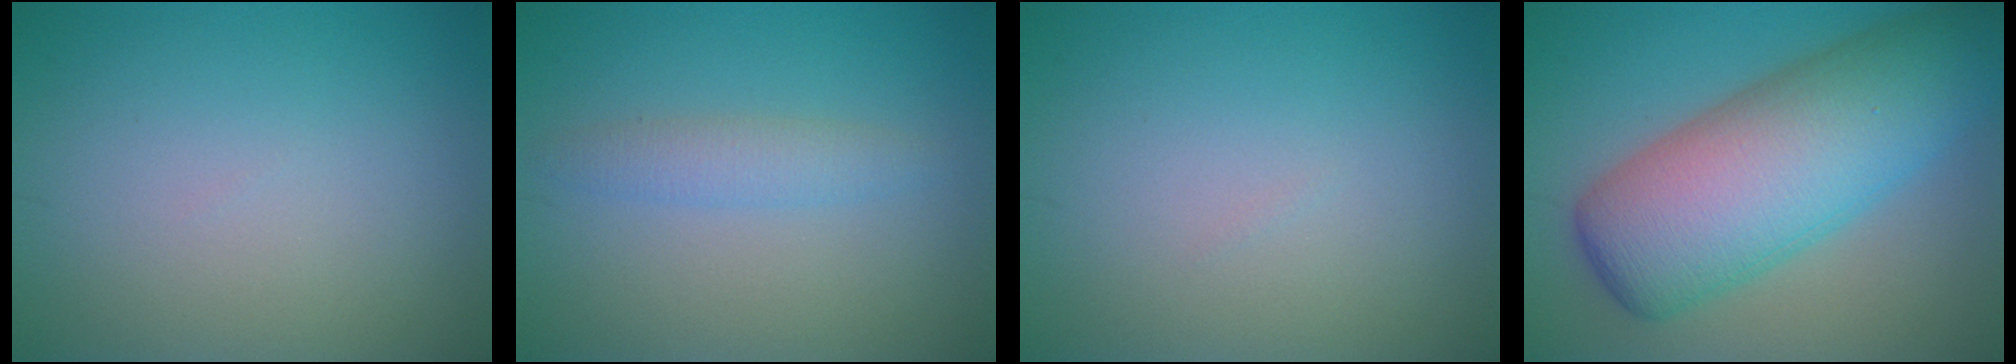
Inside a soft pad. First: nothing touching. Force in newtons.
{"total": 1.9, "press": 1.9, "slide": 0.0}
{"total": 0.0}
{"total": 11.7, "press": 11.7, "slide": 0.1}